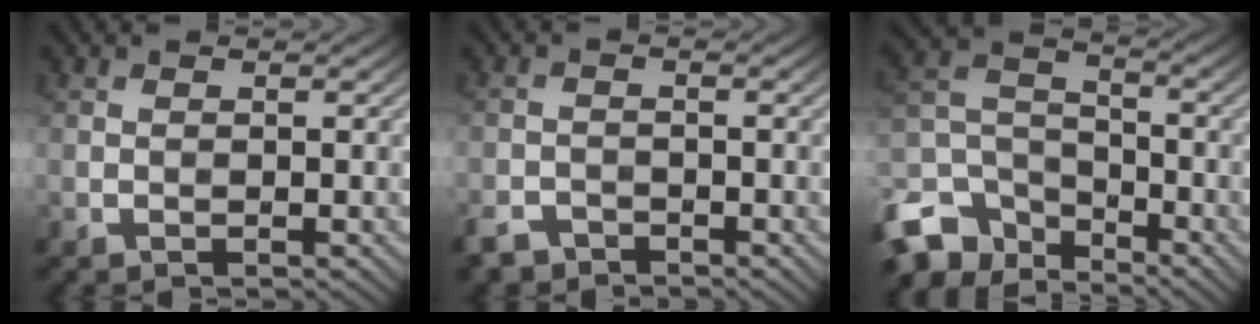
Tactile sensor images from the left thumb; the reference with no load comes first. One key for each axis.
{"total": 3.0, "fx": -2.5, "fy": 1.3, "fz": 0.8, "tx": -0.014, "ty": -0.006, "tz": -0.057}
{"total": 11.7, "fx": -8.0, "fy": 6.7, "fz": 5.2, "tx": -0.148, "ty": -0.020, "tz": -0.162}